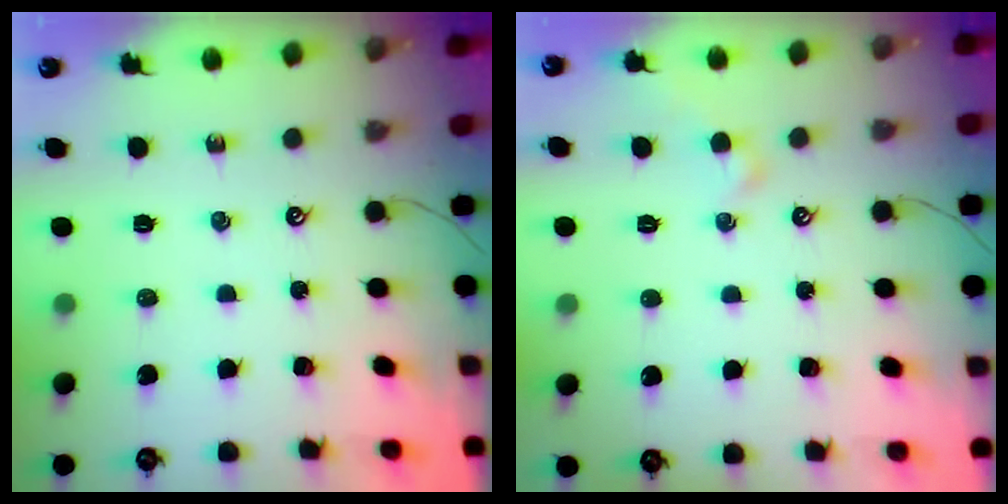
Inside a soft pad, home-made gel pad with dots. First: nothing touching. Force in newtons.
{"total": 2.0, "press": 2.0, "slide": 0.4}